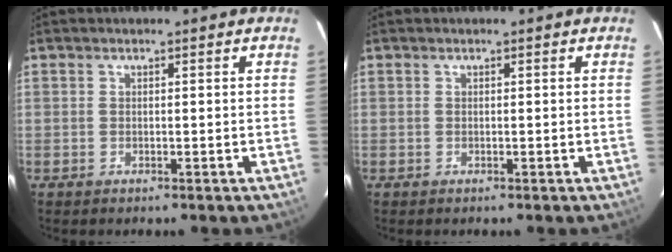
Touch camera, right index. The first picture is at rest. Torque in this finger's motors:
{"motor_torque": [0.00, 0.00, 0.00, 0.00]}